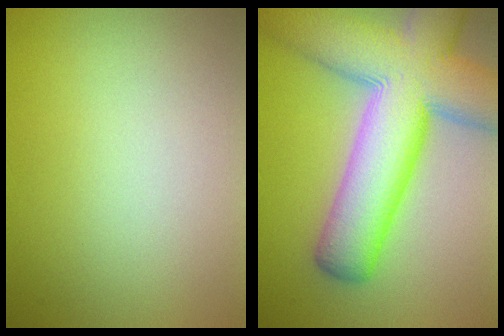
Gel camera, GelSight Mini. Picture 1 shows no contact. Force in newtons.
{"total": 13.5, "press": 13.5, "slide": 0.6}